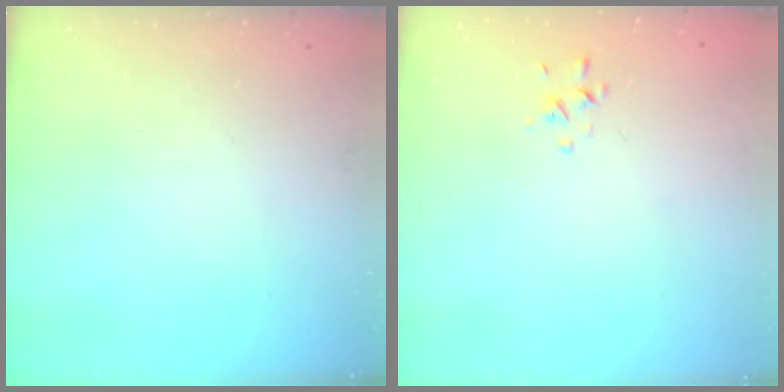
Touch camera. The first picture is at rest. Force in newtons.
{"total": 0.6, "press": 0.4, "slide": 0.5}